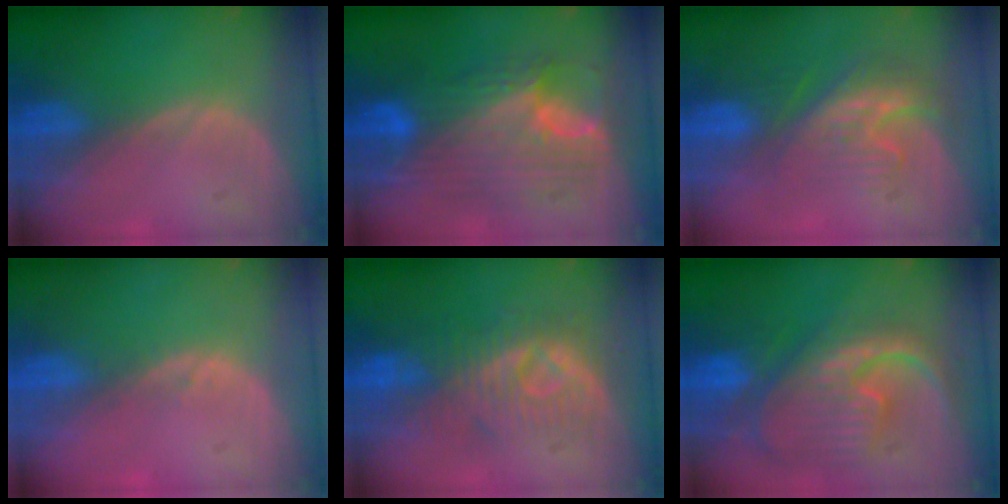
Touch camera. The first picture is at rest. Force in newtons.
{"total": 11.5, "press": 11.5, "slide": 1.1}
{"total": 8.6, "press": 7.6, "slide": 4.0}
{"total": 1.0, "press": 0.9, "slide": 0.3}
{"total": 8.2, "press": 8.2, "slide": 0.2}
{"total": 12.5, "press": 10.7, "slide": 6.4}